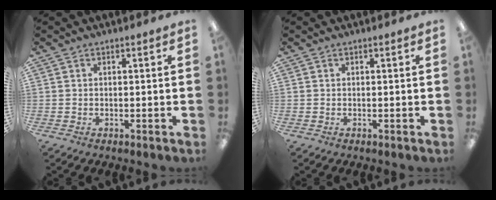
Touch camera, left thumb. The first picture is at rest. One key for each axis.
{"total": 0.0}